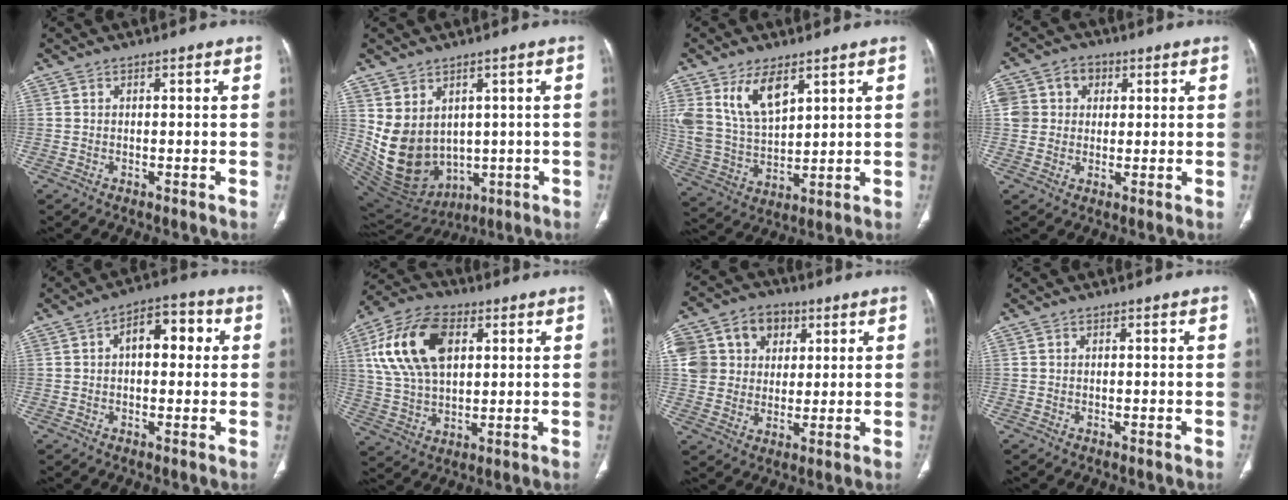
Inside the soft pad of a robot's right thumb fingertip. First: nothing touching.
{"total": 14.3, "force": [1.0, 11.3, 8.7], "torque": [-0.144, -0.014, 0.068]}
{"total": 12.0, "force": [6.5, 6.0, 8.0], "torque": [-0.144, -0.027, 0.143]}
{"total": 10.0, "force": [2.6, 8.7, 4.2], "torque": [-0.067, 0.020, 0.045]}
{"total": 8.2, "force": [1.6, 4.6, 6.6], "torque": [-0.072, 0.023, 0.017]}
{"total": 17.5, "force": [5.3, 10.4, 13.0], "torque": [-0.237, 0.004, 0.098]}
{"total": 19.6, "force": [6.4, 16.1, 9.1], "torque": [-0.191, 0.039, 0.122]}
{"total": 0.0}